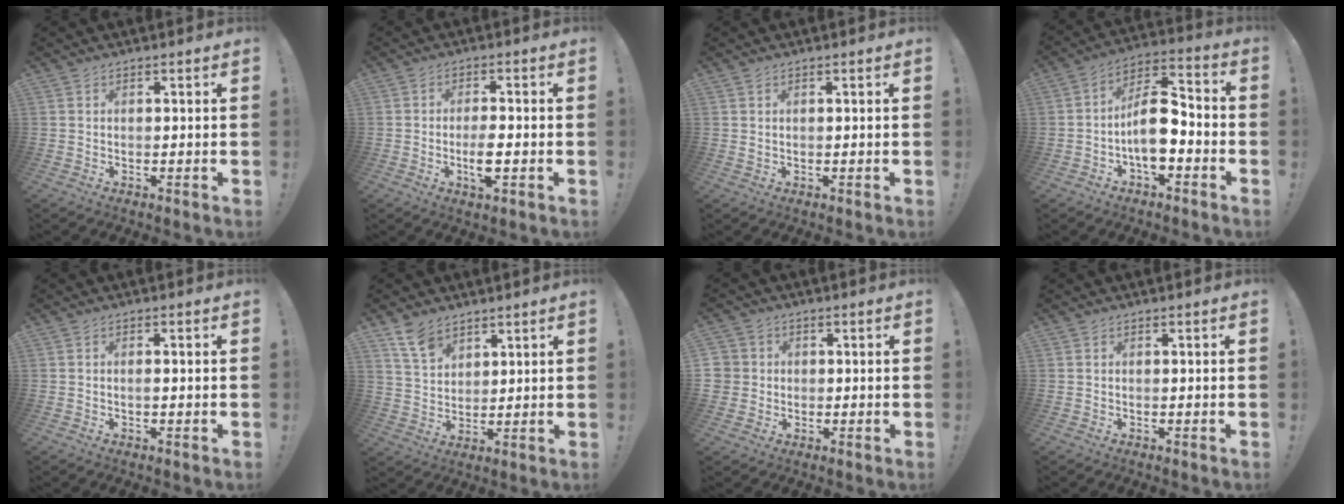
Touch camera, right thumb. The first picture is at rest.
{"total": 5.3, "force": [-1.8, 2.2, 4.4], "torque": [-0.078, 0.001, -0.031]}
{"total": 0.6, "force": [0.4, 0.4, 0.3], "torque": [-0.006, 0.000, 0.009]}
{"total": 12.5, "force": [-3.2, 7.7, 9.4], "torque": [-0.155, 0.027, -0.053]}
{"total": 0.7, "force": [-0.2, -0.2, 0.7], "torque": [-0.013, 0.000, -0.003]}
{"total": 8.3, "force": [6.0, 4.6, 3.2], "torque": [-0.071, -0.029, 0.118]}
{"total": 4.5, "force": [0.0, 4.4, 0.8], "torque": [-0.015, 0.002, 0.000]}
{"total": 0.0}